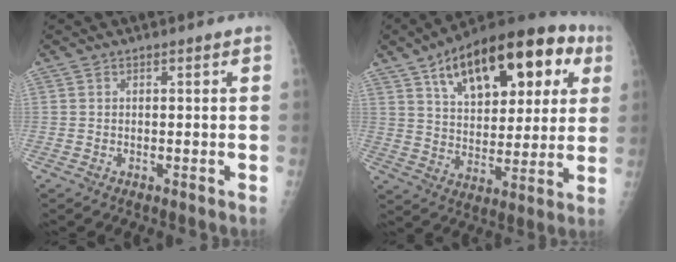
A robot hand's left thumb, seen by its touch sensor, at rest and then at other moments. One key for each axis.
{"total": 24.8, "fx": 11.0, "fy": 12.7, "fz": 18.2, "tx": -0.239, "ty": 0.005, "tz": 0.170}